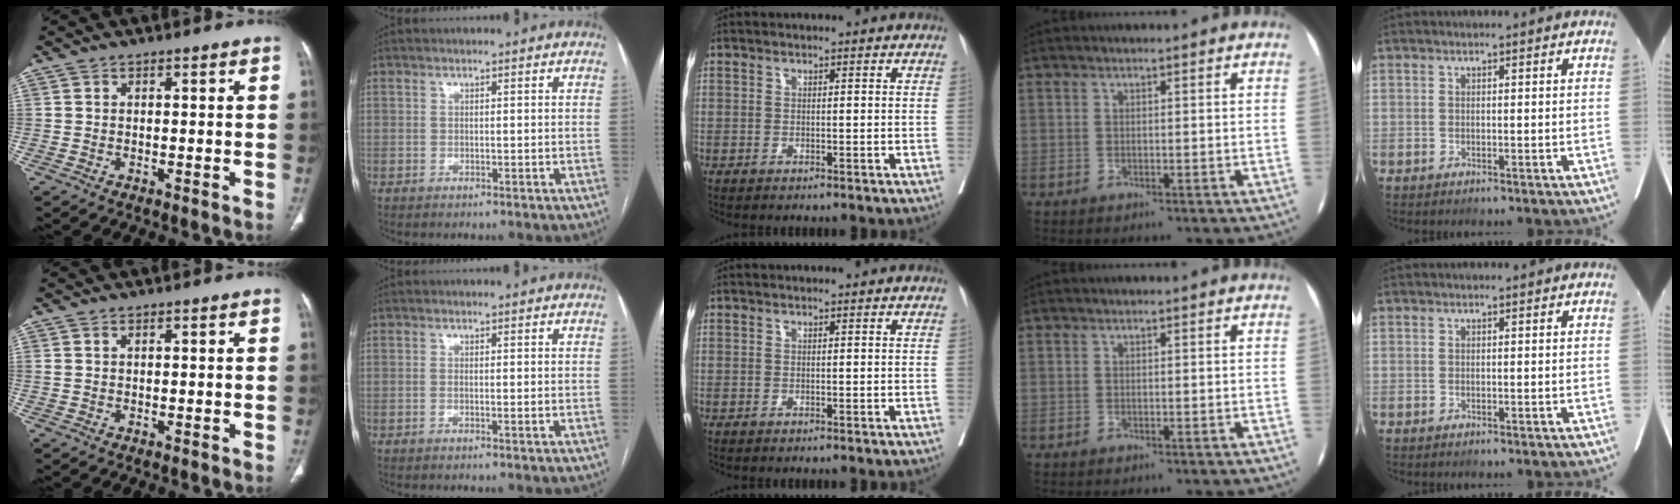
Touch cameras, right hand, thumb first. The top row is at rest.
{"thumb": {"total": 0.8, "force": [0.3, 0.4, 0.5], "torque": [-0.015, 0.010, 0.011]}, "index": {"total": 1.0, "force": [-0.2, 0.0, 0.9], "torque": [-0.019, -0.001, -0.003]}}